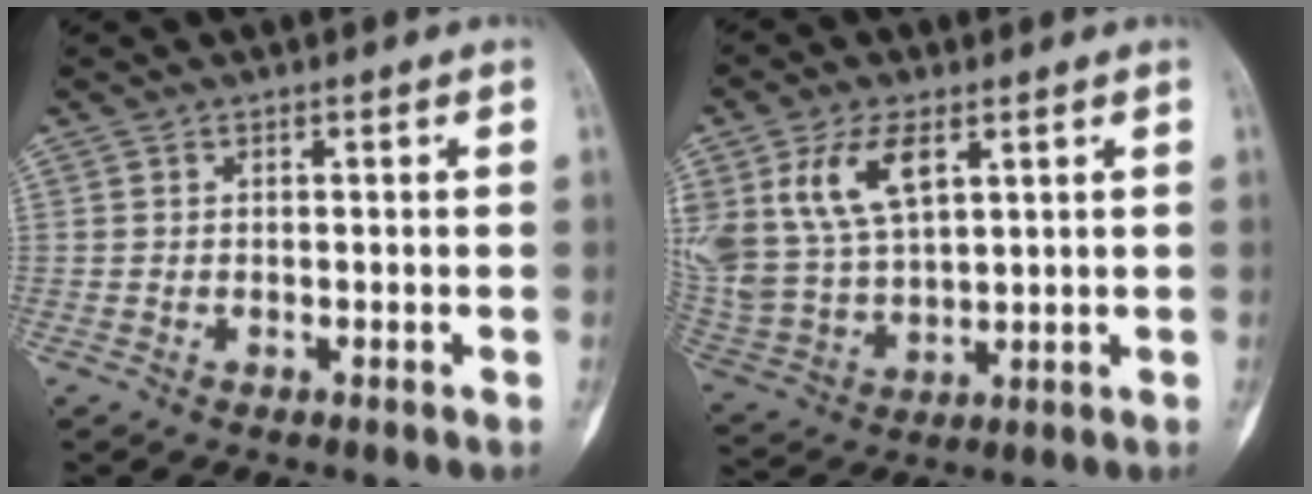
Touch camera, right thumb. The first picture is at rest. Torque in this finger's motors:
{"motor_torque": [0.24, 0.38, 1.05, 0.97, 0.16]}